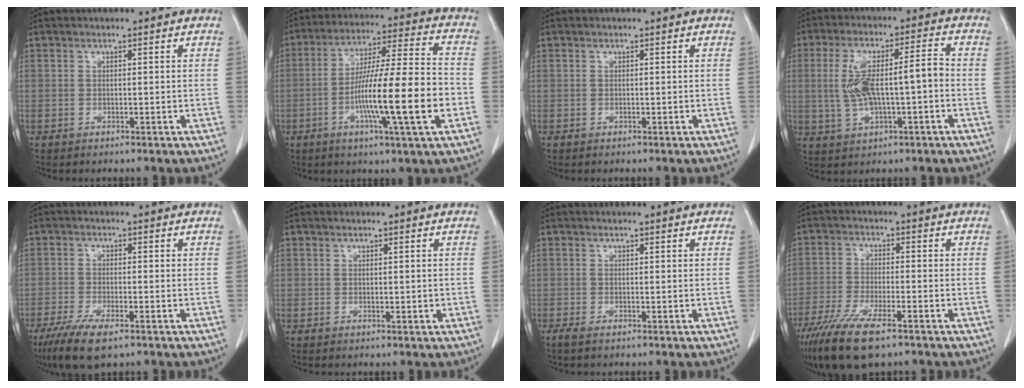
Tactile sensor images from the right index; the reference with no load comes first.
{"total": 16.9, "force": [-4.5, 0.3, 16.3], "torque": [-0.279, -0.004, -0.076]}
{"total": 0.0}
{"total": 10.1, "force": [-0.5, 2.6, 9.8], "torque": [-0.193, 0.028, 0.001]}
{"total": 7.7, "force": [-5.0, 1.7, 5.6], "torque": [-0.101, -0.019, -0.082]}
{"total": 0.5, "force": [0.1, 0.3, 0.4], "torque": [-0.005, 0.000, 0.006]}
{"total": 1.1, "force": [-0.7, 0.1, 0.8], "torque": [-0.019, -0.004, -0.016]}
{"total": 10.6, "force": [-7.2, 2.2, 7.3], "torque": [-0.134, -0.025, -0.122]}